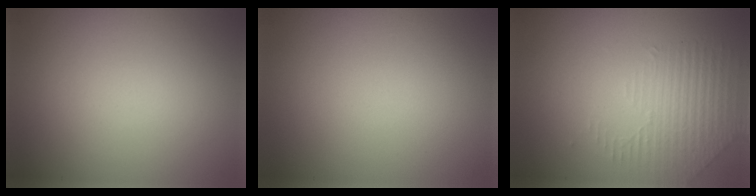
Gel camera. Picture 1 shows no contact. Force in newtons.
{"total": 0.0}
{"total": 1.5, "press": 0.9, "slide": 1.2}